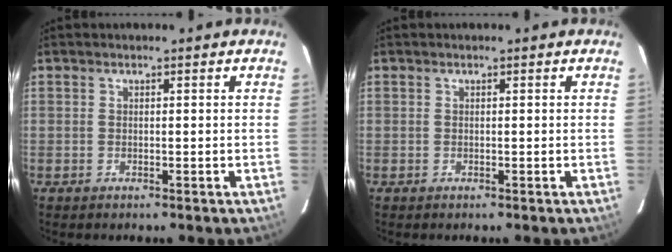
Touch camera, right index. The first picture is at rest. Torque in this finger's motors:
{"motor_torque": [0.00, 0.00, 0.00, 0.00]}